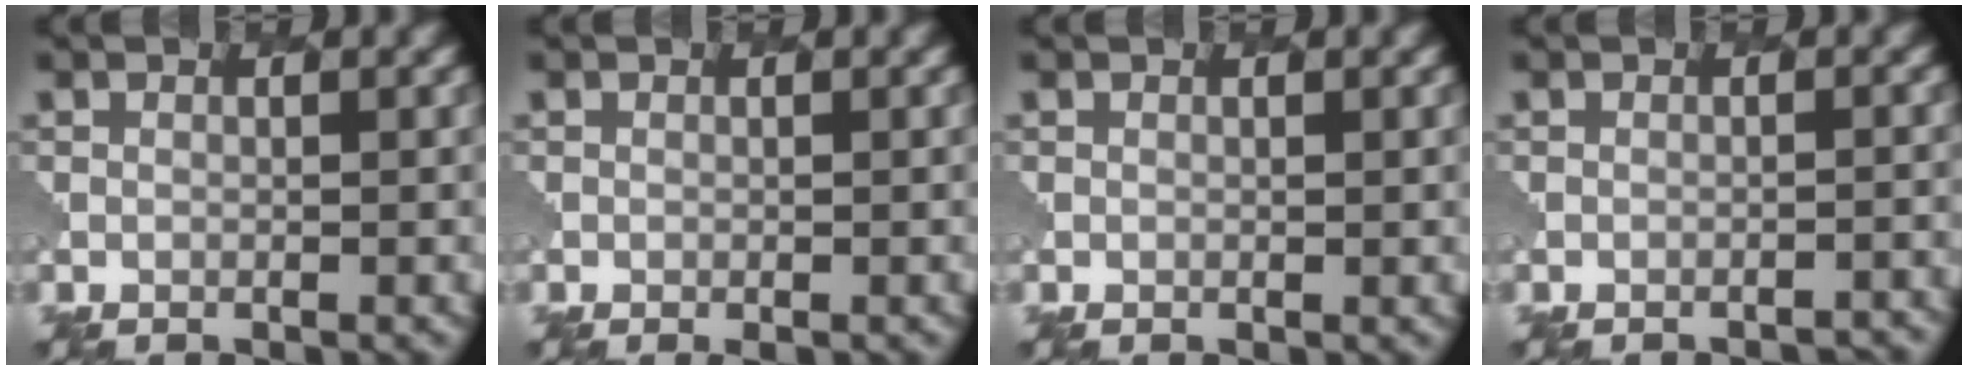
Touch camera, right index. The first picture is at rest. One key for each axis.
{"total": 0.8, "fx": -0.4, "fy": 0.3, "fz": 0.7, "tx": -0.007, "ty": -0.003, "tz": -0.004}
{"total": 0.5, "fx": 0.2, "fy": 0.3, "fz": 0.4, "tx": -0.005, "ty": -0.003, "tz": 0.003}
{"total": 2.4, "fx": -2.3, "fy": 0.4, "fz": 0.5, "tx": 0.003, "ty": 0.017, "tz": -0.029}